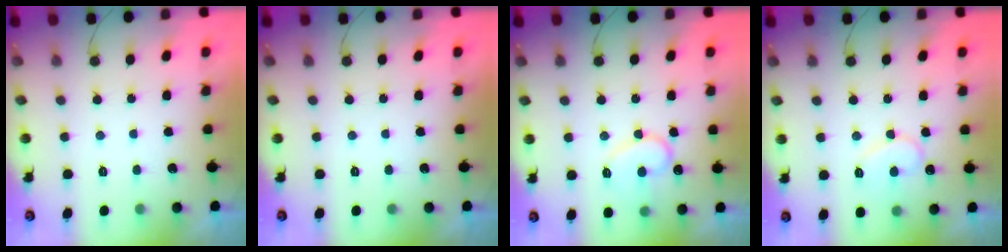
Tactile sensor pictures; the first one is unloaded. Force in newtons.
{"total": 0.0}
{"total": 12.6, "press": 12.6, "slide": 1.0}
{"total": 9.8, "press": 9.8, "slide": 0.9}